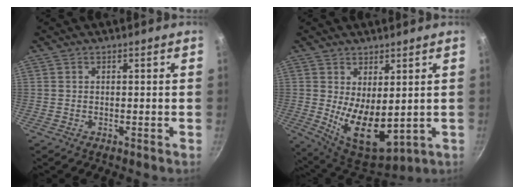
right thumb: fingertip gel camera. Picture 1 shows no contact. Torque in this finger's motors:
{"motor_torque": [-0.26, 0.97, 1.41, 0.08, 0.14]}